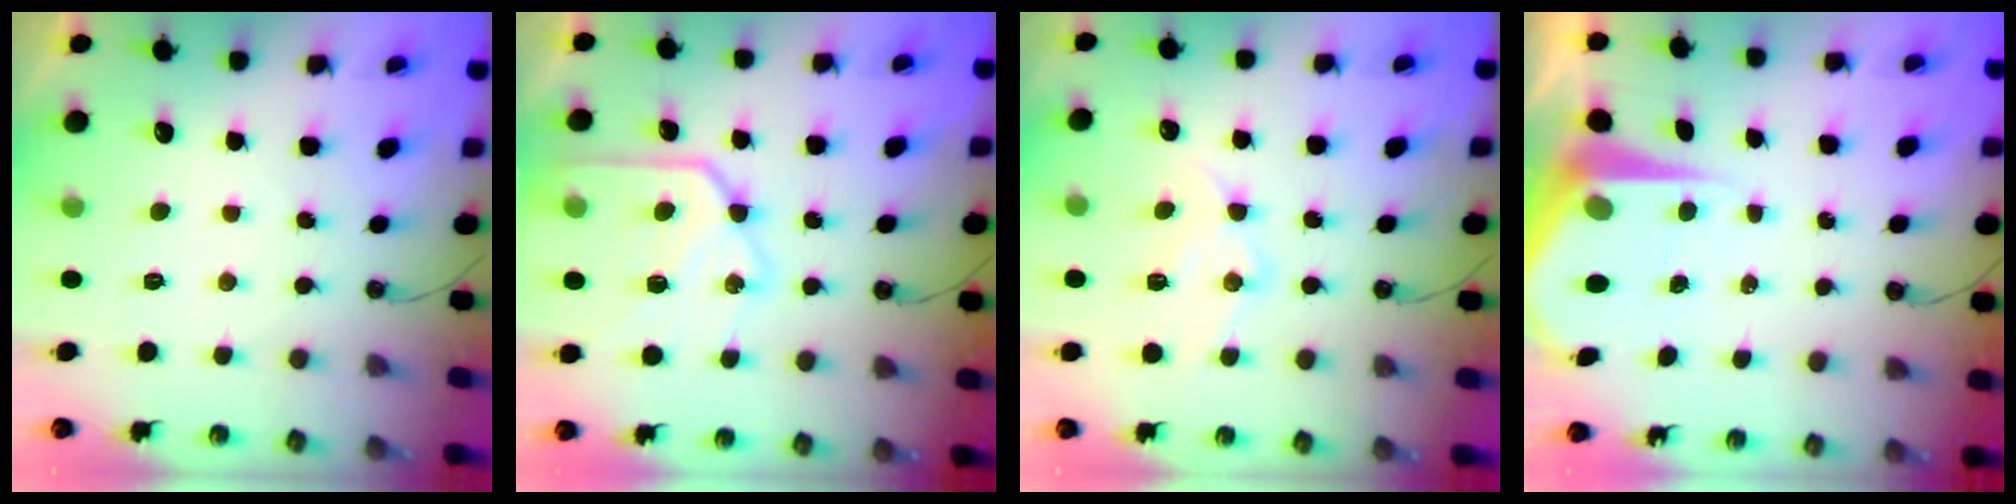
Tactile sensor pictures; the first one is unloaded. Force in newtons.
{"total": 19.1, "press": 19.1, "slide": 1.6}
{"total": 12.1, "press": 12.1, "slide": 1.1}
{"total": 7.2, "press": 7.2, "slide": 0.8}